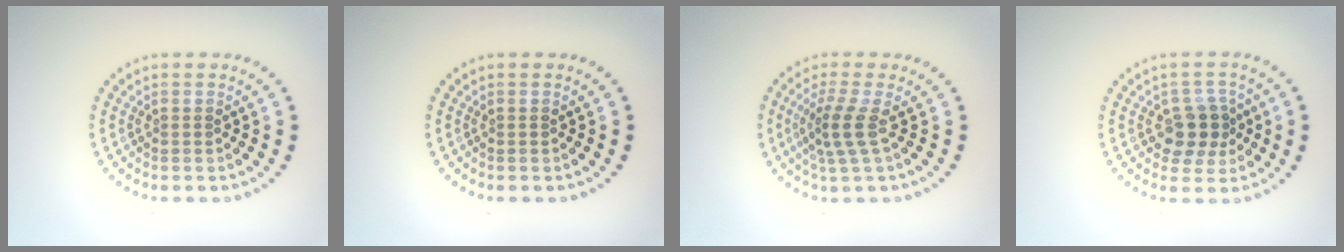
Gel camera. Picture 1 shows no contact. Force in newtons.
{"total": 0.0}
{"total": 2.8, "press": 2.3, "slide": 1.6}
{"total": 3.6, "press": 3.4, "slide": 1.4}